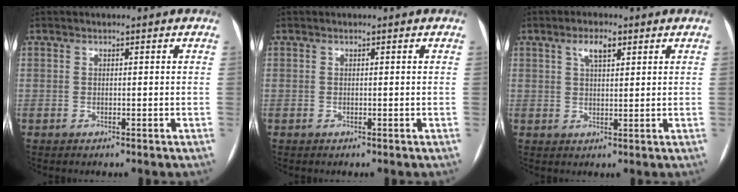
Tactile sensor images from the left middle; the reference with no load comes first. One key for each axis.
{"total": 0.0}
{"total": 3.6, "fx": 1.9, "fy": 1.2, "fz": 2.8, "tx": -0.054, "ty": 0.007, "tz": 0.035}